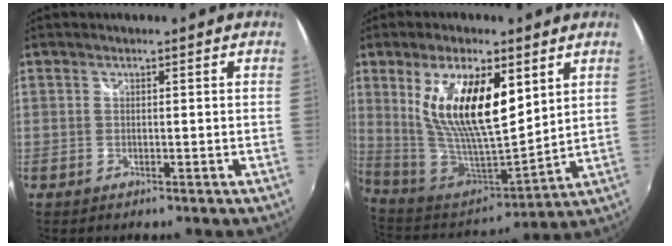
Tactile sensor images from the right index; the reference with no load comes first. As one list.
[{"total": 19.0, "force": [6.7, 7.0, 16.4], "torque": [-0.310, -0.006, 0.136]}]